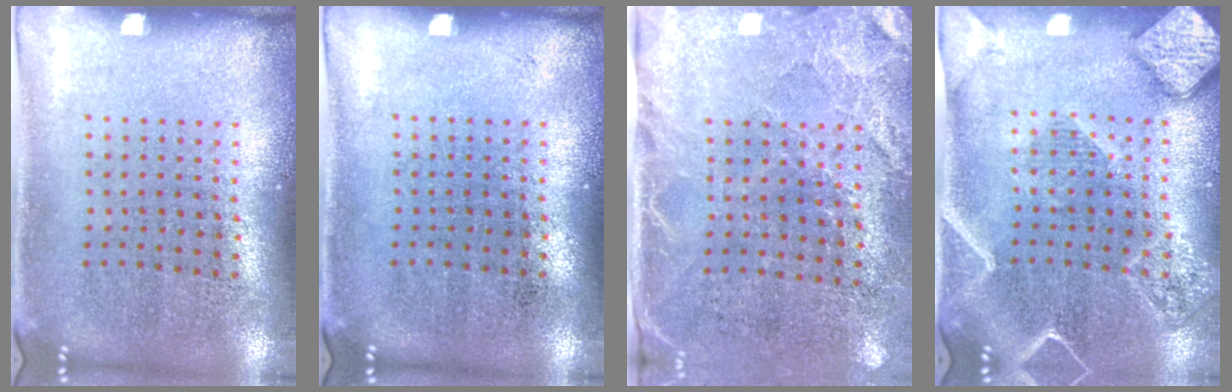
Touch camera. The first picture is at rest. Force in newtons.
{"total": 0.0}
{"total": 2.7, "press": 2.3, "slide": 1.3}
{"total": 2.4, "press": 2.2, "slide": 0.9}